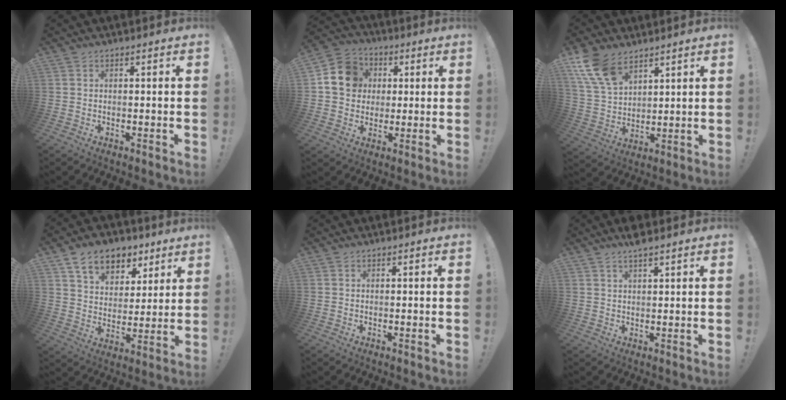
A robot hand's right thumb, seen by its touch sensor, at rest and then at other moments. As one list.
[{"total": 13.0, "force": [2.6, 11.5, 5.5], "torque": [-0.076, 0.008, 0.057]}, {"total": 12.6, "force": [8.3, 6.7, 6.8], "torque": [-0.158, -0.038, 0.161]}, {"total": 12.7, "force": [7.8, 8.3, 5.5], "torque": [-0.087, -0.046, 0.147]}, {"total": 0.0}, {"total": 3.5, "force": [2.9, 0.6, 2.0], "torque": [-0.036, -0.015, 0.049]}]